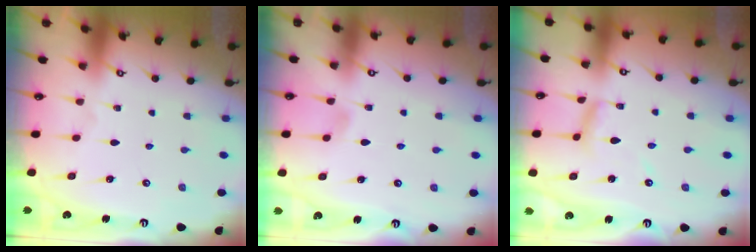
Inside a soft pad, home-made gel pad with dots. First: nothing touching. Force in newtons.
{"total": 4.0, "press": 4.0, "slide": 0.5}
{"total": 6.8, "press": 6.8, "slide": 0.4}